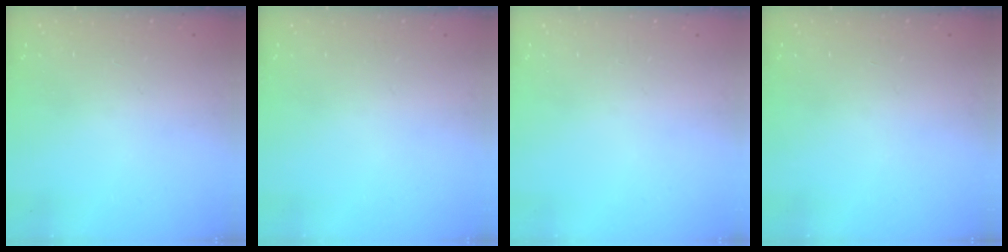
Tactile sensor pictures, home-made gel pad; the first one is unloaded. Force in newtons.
{"total": 0.0}
{"total": 0.0}
{"total": 0.0}